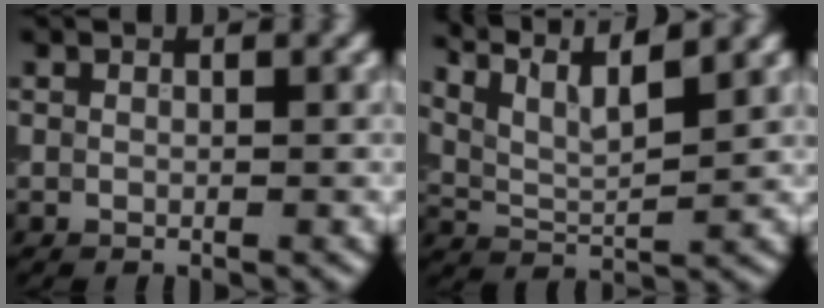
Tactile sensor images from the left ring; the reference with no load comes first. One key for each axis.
{"total": 8.1, "fx": 6.1, "fy": 2.1, "fz": 4.9, "tx": -0.093, "ty": 0.023, "tz": 0.083}